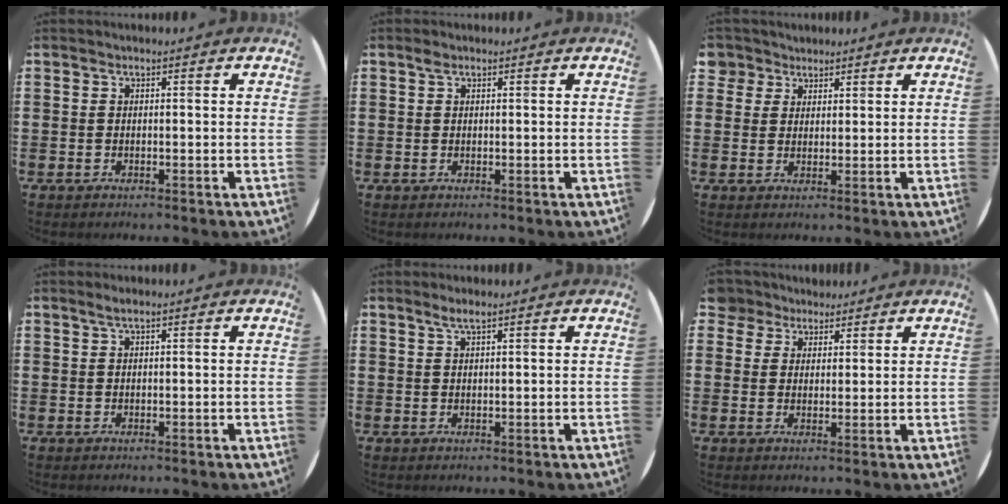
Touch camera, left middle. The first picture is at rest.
{"total": 0.7, "force": [0.5, 0.4, 0.4], "torque": [-0.002, -0.001, 0.007]}
{"total": 3.1, "force": [2.3, 2.0, -0.2], "torque": [0.001, 0.004, 0.045]}
{"total": 1.2, "force": [0.7, 0.0, 0.9], "torque": [-0.018, 0.001, 0.013]}
{"total": 1.8, "force": [1.4, 0.1, 1.1], "torque": [-0.023, 0.002, 0.026]}
{"total": 4.0, "force": [3.4, 2.1, -0.2], "torque": [-0.005, -0.001, 0.065]}